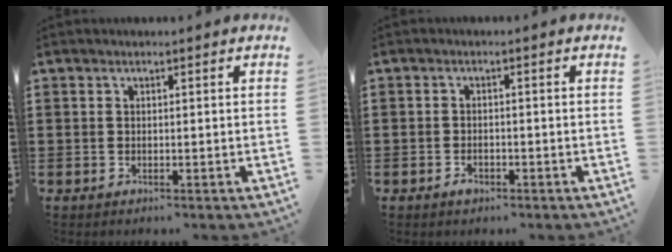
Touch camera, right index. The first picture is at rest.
{"total": 1.5, "force": [-1.0, 0.7, 0.7], "torque": [-0.016, -0.002, -0.020]}